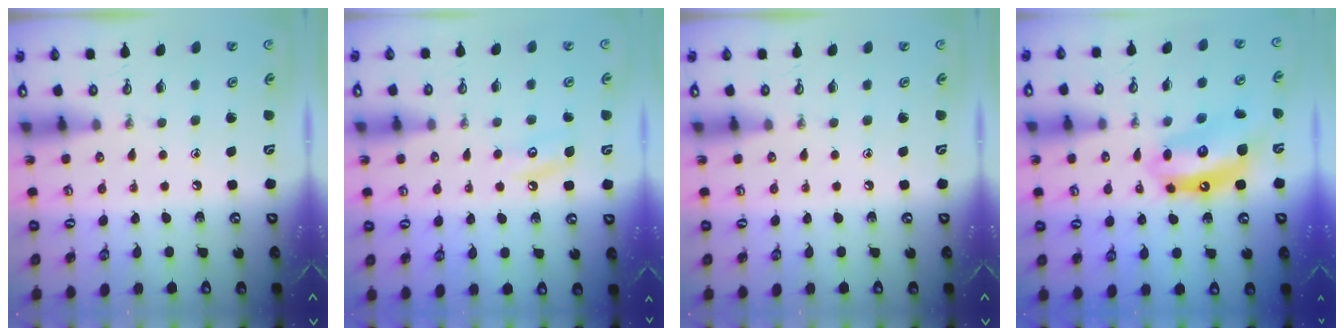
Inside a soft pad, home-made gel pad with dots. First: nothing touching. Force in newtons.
{"total": 5.3, "press": 5.3, "slide": 0.5}
{"total": 0.0}
{"total": 12.2, "press": 12.2, "slide": 1.1}